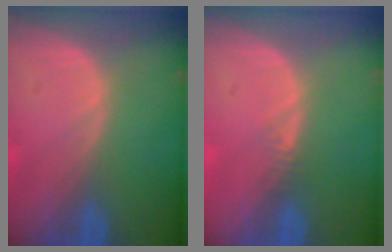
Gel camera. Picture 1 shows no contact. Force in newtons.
{"total": 0.9, "press": 0.8, "slide": 0.4}